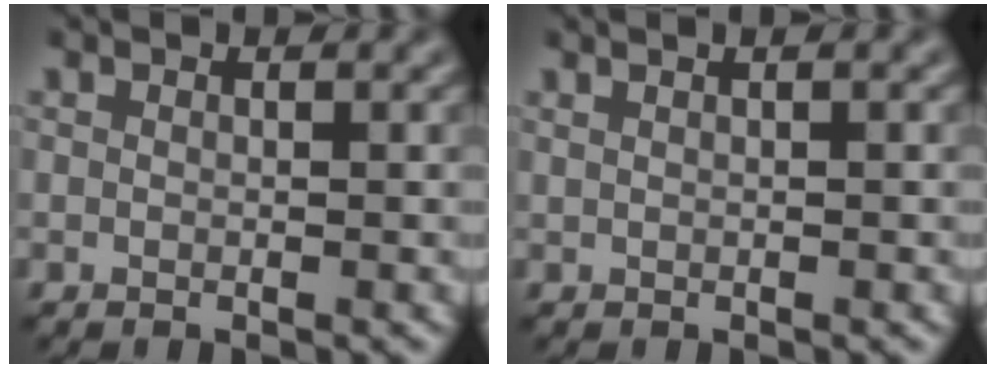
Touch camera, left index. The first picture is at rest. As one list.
[{"total": 2.3, "force": [1.3, 1.2, 1.5], "torque": [-0.005, 0.005, -0.005]}]